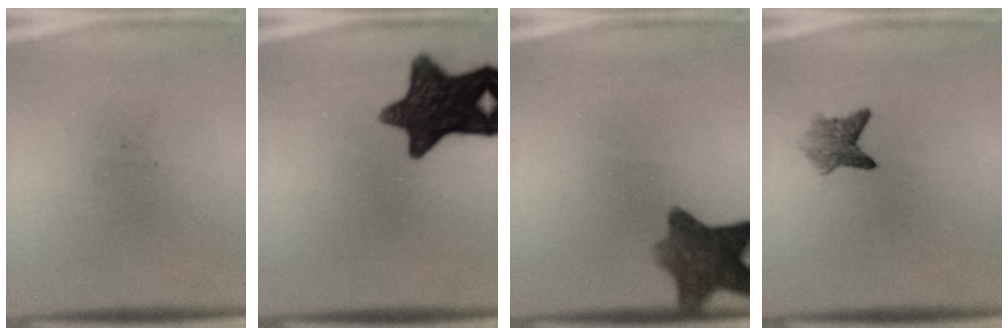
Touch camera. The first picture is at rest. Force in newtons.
{"total": 13.7}
{"total": 8.5}
{"total": 2.9}